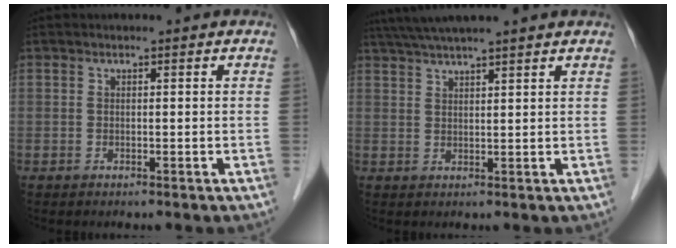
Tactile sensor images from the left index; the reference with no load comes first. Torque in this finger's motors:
{"motor_torque": [0.45, -0.42, 0.69, 0.19]}